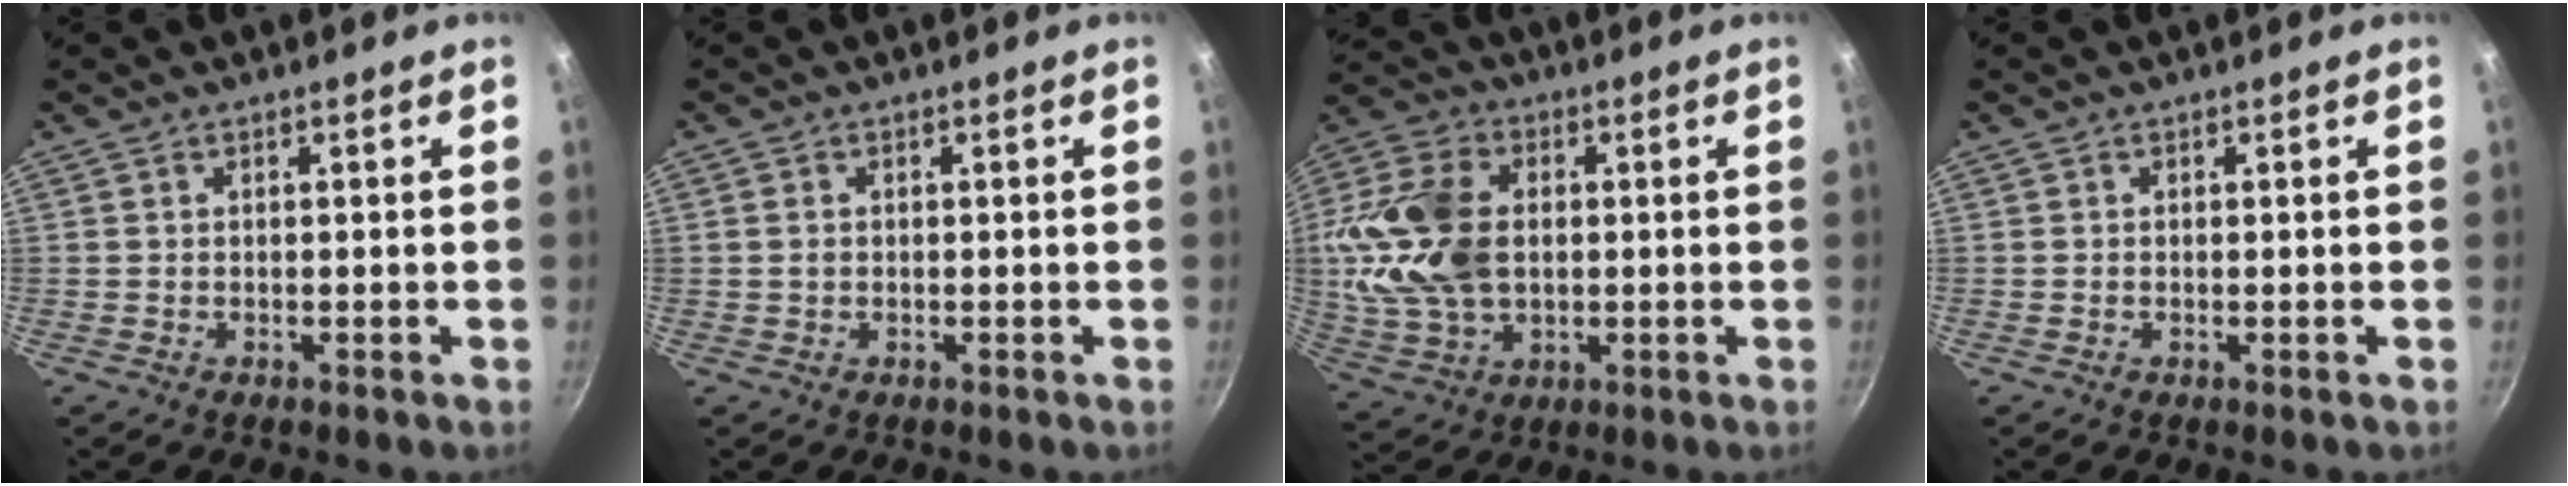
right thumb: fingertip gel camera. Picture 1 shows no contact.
{"total": 1.3, "force": [0.1, 1.1, 0.7], "torque": [-0.011, 0.003, 0.000]}
{"total": 18.1, "force": [1.2, 12.5, 13.0], "torque": [-0.245, 0.014, 0.024]}
{"total": 0.0}